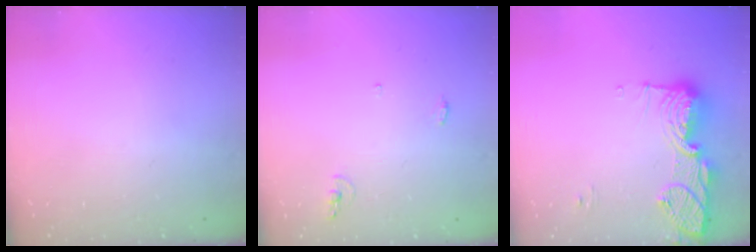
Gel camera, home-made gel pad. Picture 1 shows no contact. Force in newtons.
{"total": 5.0, "press": 4.8, "slide": 1.5}
{"total": 14.7, "press": 14.7, "slide": 1.4}